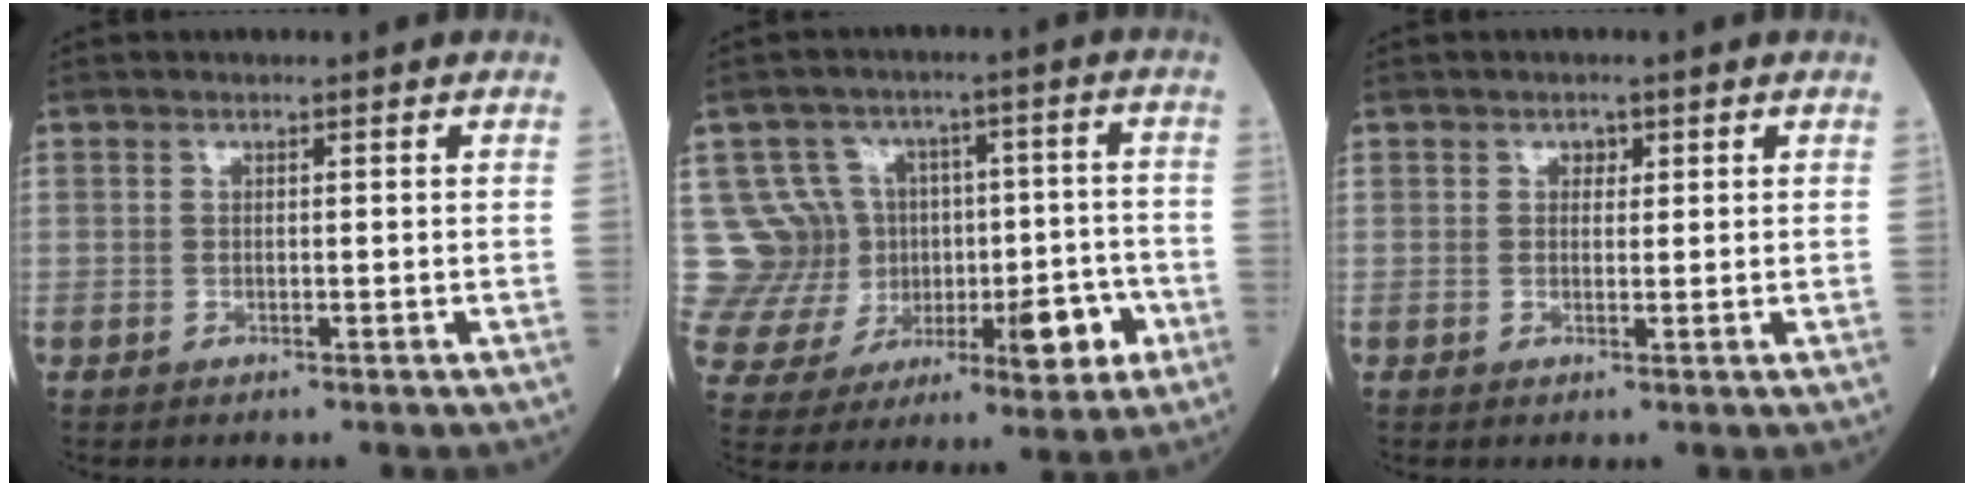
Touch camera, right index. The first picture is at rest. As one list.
[{"total": 13.6, "force": [-0.6, 11.6, 7.2], "torque": [-0.129, 0.063, 0.024]}, {"total": 1.3, "force": [0.7, 1.0, 0.5], "torque": [-0.003, 0.000, 0.010]}]